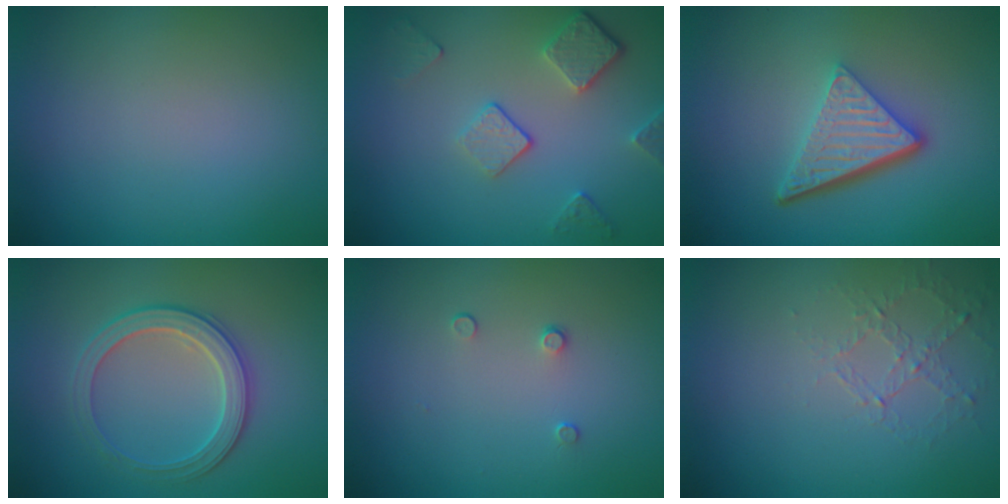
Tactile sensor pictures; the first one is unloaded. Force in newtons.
{"total": 3.7, "press": 2.8, "slide": 2.4}
{"total": 5.6, "press": 3.8, "slide": 4.2}
{"total": 3.3, "press": 3.2, "slide": 0.6}
{"total": 0.8, "press": 0.4, "slide": 0.6}
{"total": 1.1, "press": 0.5, "slide": 1.0}